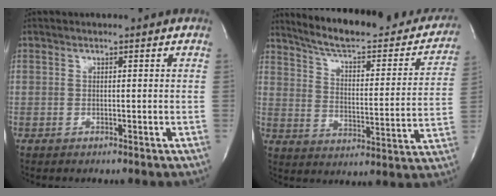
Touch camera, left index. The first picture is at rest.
{"total": 25.6, "force": [22.0, 5.8, 11.6], "torque": [-0.161, -0.037, 0.281]}